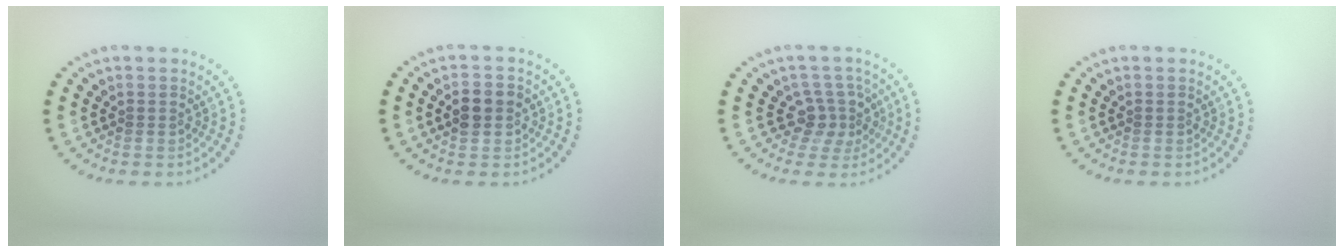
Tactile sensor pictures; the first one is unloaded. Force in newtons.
{"total": 2.4, "press": 2.4, "slide": 0.2}
{"total": 2.8, "press": 2.1, "slide": 1.8}
{"total": 0.0}